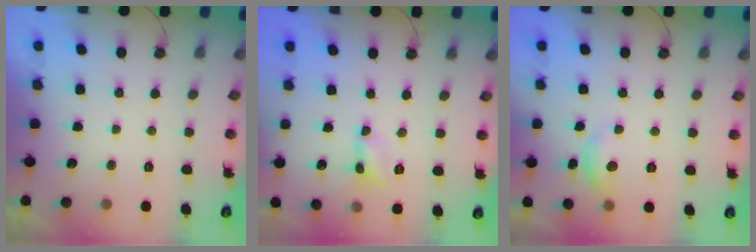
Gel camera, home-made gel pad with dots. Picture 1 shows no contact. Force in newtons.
{"total": 2.6, "press": 2.6, "slide": 0.2}
{"total": 6.5, "press": 6.5, "slide": 0.3}